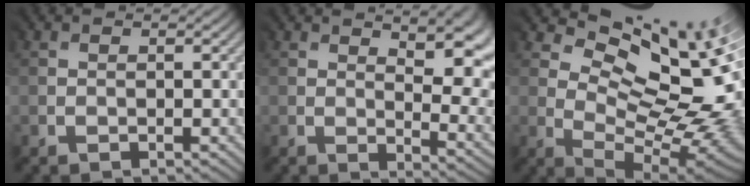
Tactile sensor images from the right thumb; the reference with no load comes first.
{"total": 8.1, "force": [2.3, 2.8, 7.2], "torque": [-0.087, 0.016, 0.038]}
{"total": 13.8, "force": [5.4, 6.7, 10.8], "torque": [-0.164, 0.009, 0.107]}